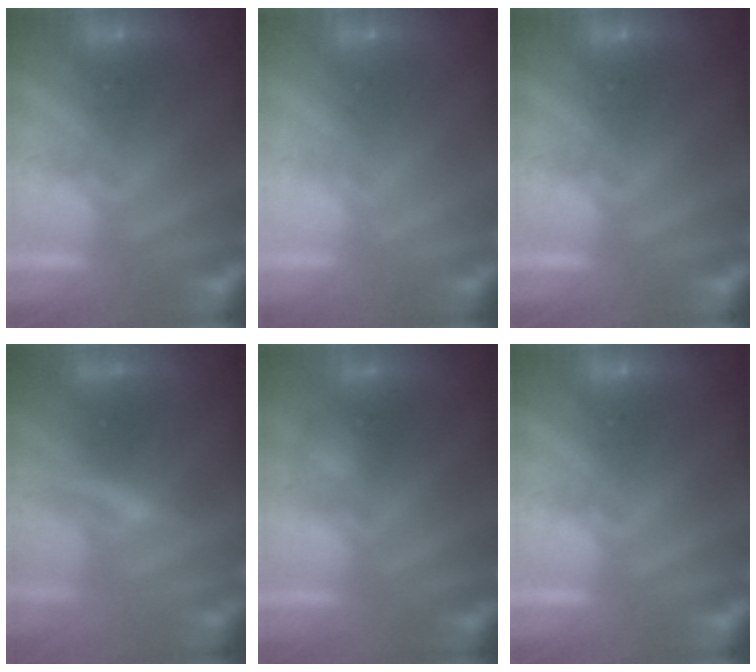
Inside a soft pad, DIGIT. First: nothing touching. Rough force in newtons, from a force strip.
{"total": 3.2}
{"total": 0.0}
{"total": 2.6}
{"total": 1.9}
{"total": 0.0}